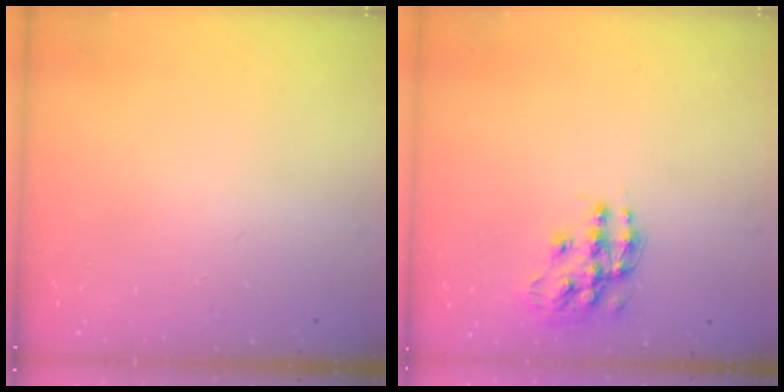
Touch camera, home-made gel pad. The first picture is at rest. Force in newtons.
{"total": 13.3, "press": 13.3, "slide": 0.7}